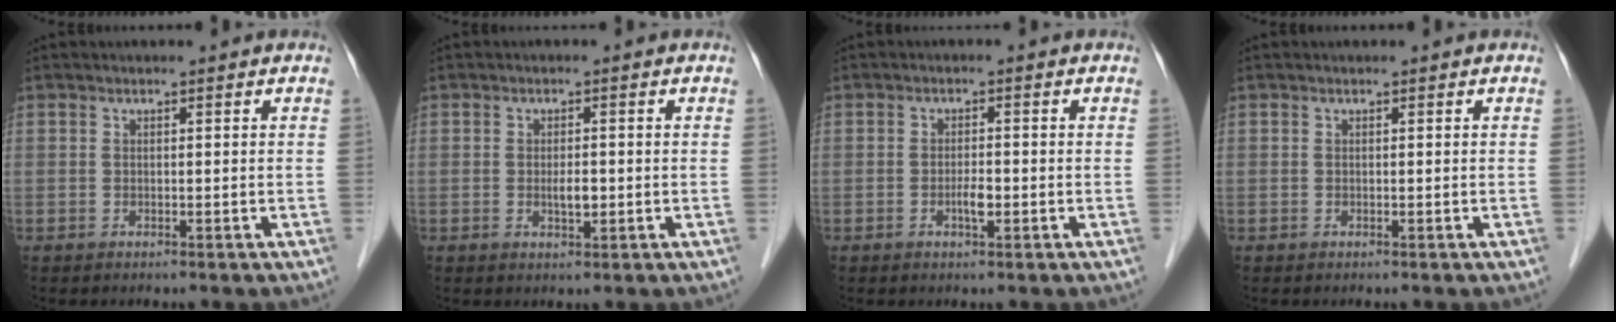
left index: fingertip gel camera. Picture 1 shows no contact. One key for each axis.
{"total": 2.3, "fx": -0.4, "fy": 0.8, "fz": 2.1, "tx": -0.041, "ty": 0.000, "tz": -0.002}
{"total": 2.1, "fx": -0.8, "fy": 0.5, "fz": 1.9, "tx": -0.036, "ty": 0.001, "tz": -0.011}
{"total": 0.0}